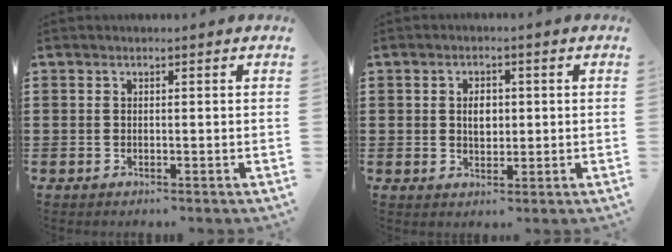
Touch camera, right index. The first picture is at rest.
{"total": 3.2, "force": [0.3, 2.1, 2.4], "torque": [-0.045, 0.006, 0.001]}